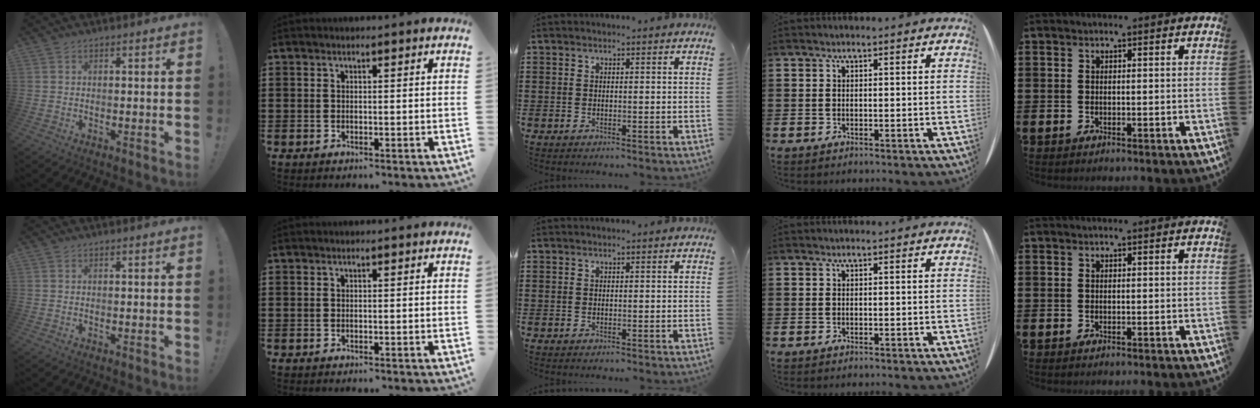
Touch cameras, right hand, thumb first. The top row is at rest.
{}